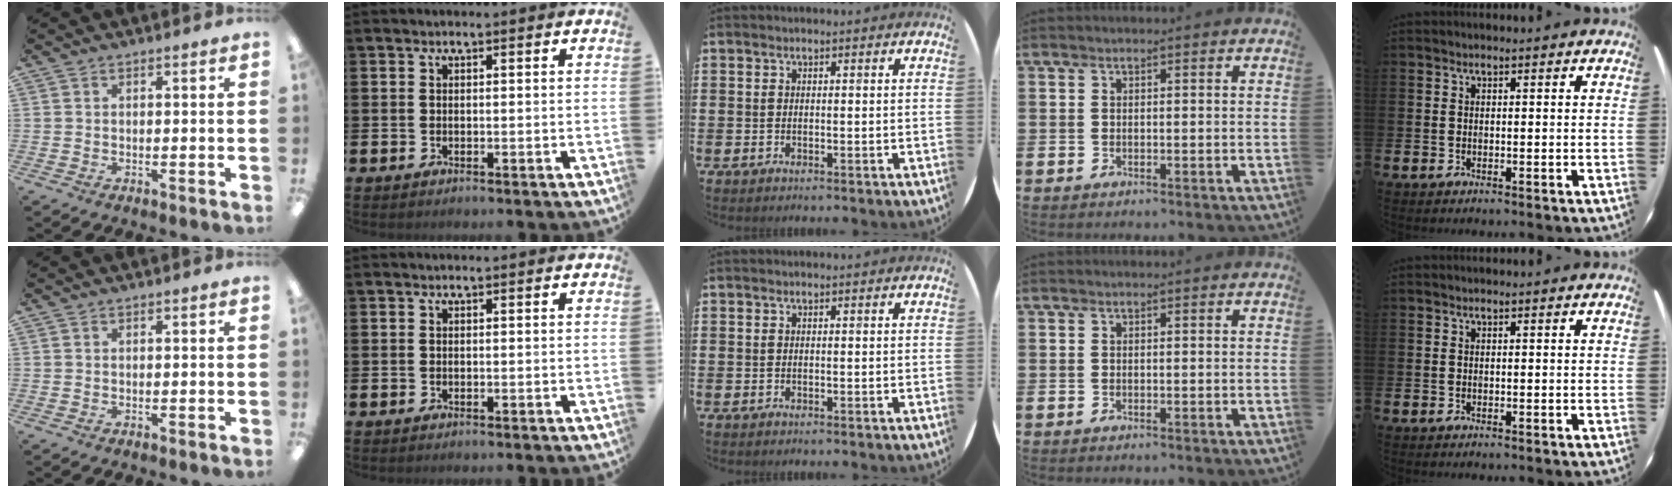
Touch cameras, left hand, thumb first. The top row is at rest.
{}